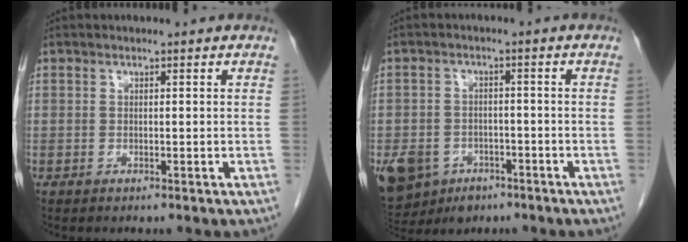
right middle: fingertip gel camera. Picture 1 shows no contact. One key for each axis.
{"total": 12.8, "fx": -6.6, "fy": 9.7, "fz": 5.2, "tx": -0.142, "ty": 0.003, "tz": -0.096}